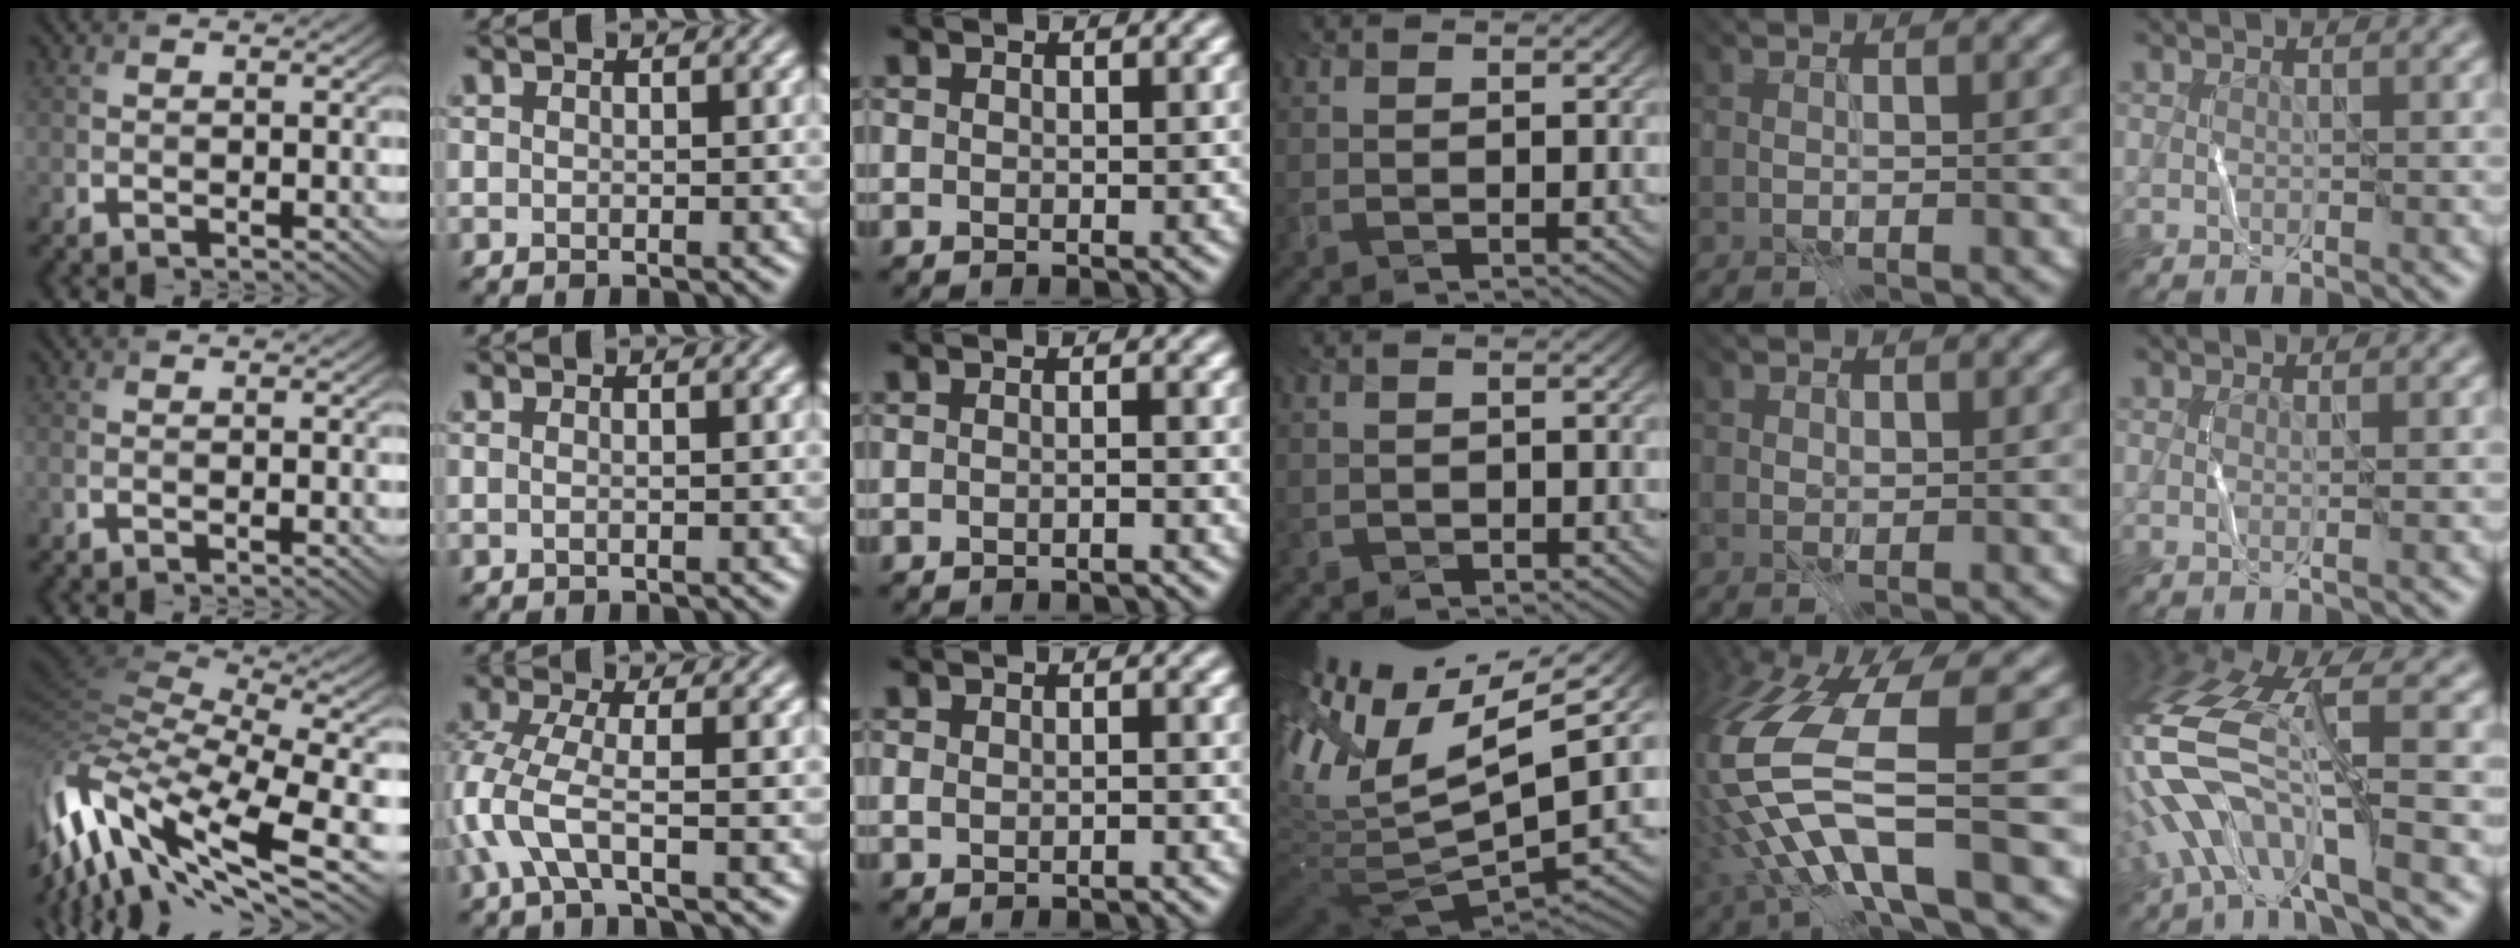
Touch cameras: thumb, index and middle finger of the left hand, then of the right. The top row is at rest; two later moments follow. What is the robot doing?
{"motion": "wrap", "object": "wrapping paper"}